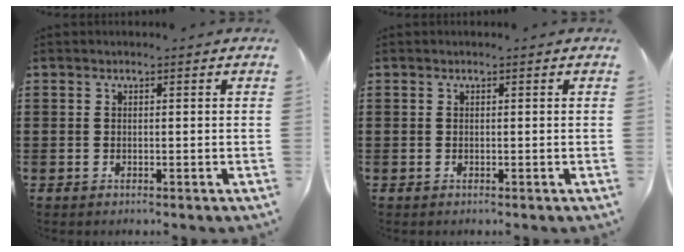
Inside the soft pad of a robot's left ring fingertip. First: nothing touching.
{"total": 0.0}